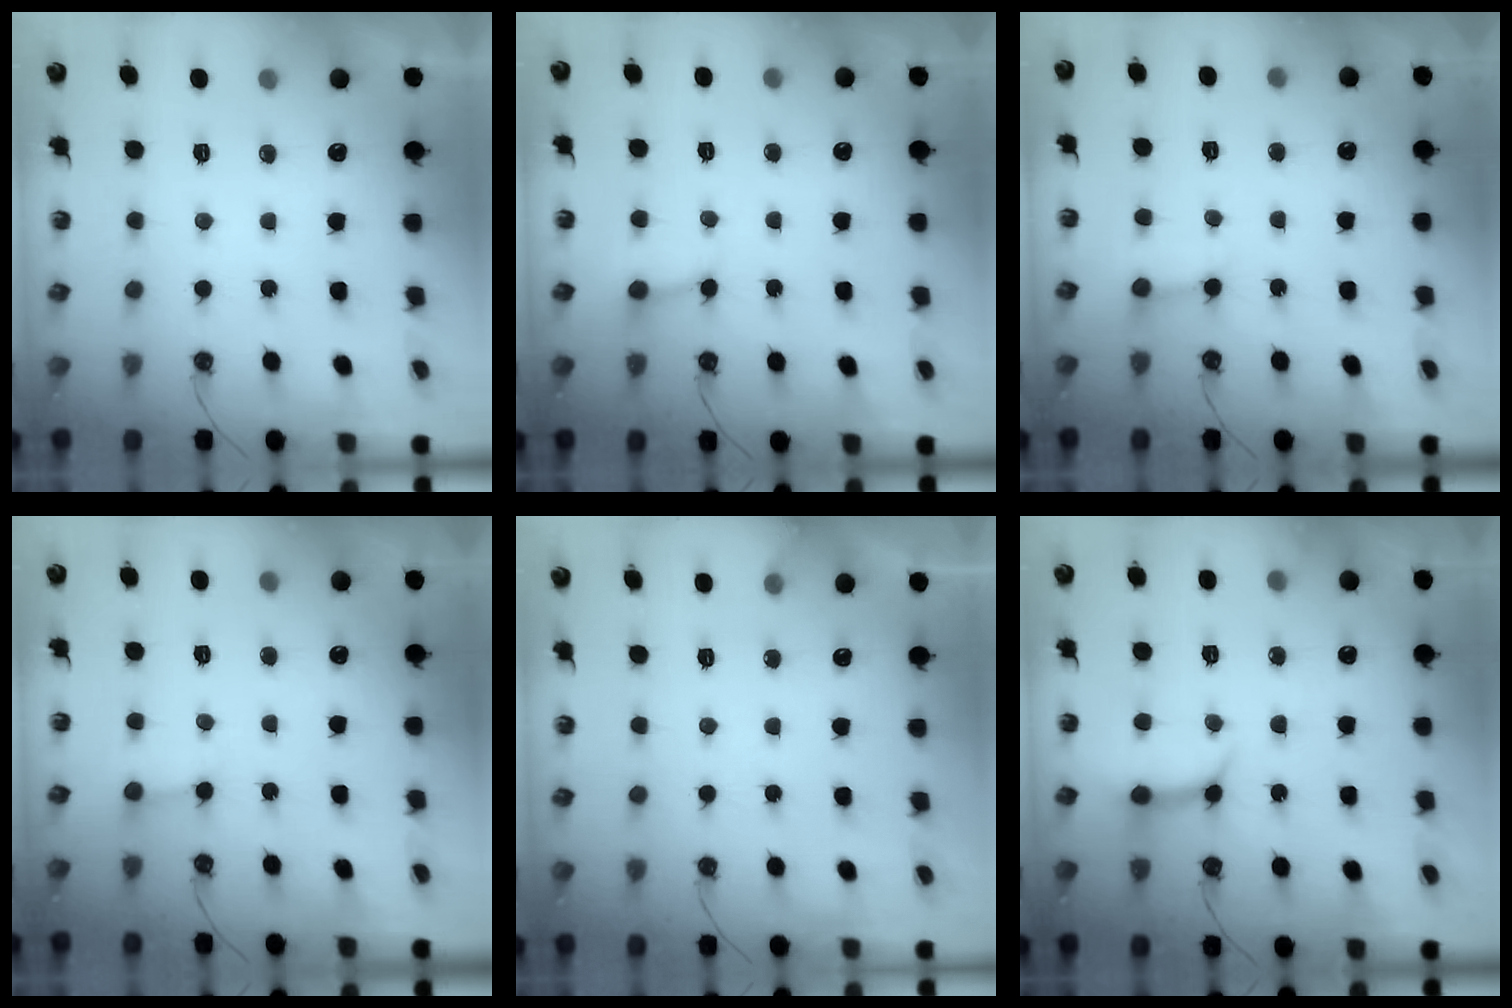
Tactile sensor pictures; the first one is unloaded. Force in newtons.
{"total": 2.5, "press": 2.5, "slide": 0.4}
{"total": 4.4, "press": 4.3, "slide": 0.5}
{"total": 2.4, "press": 2.4, "slide": 0.2}
{"total": 2.8, "press": 2.8, "slide": 0.2}
{"total": 9.8, "press": 9.8, "slide": 1.0}